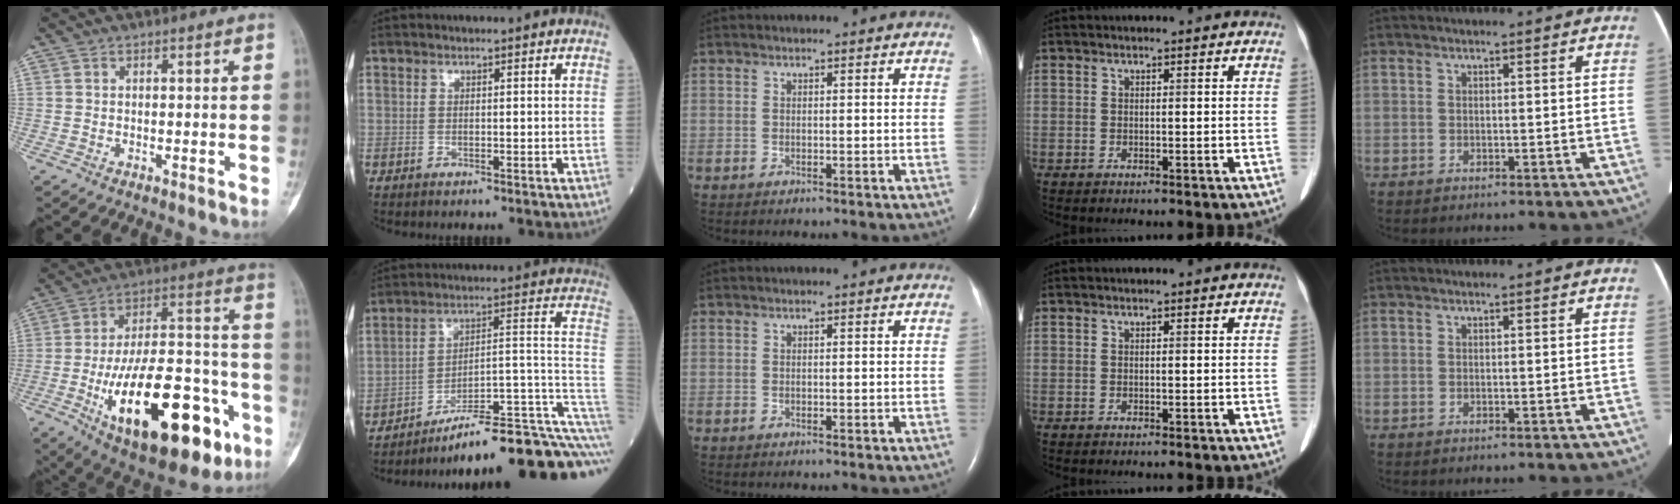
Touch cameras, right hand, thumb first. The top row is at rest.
{"thumb": {"total": 30.1, "force": [-11.9, 12.8, 24.5], "torque": [-0.371, 0.051, -0.168]}, "index": {"total": 18.4, "force": [-13.3, 0.7, 12.7], "torque": [-0.109, 0.054, -0.197]}}